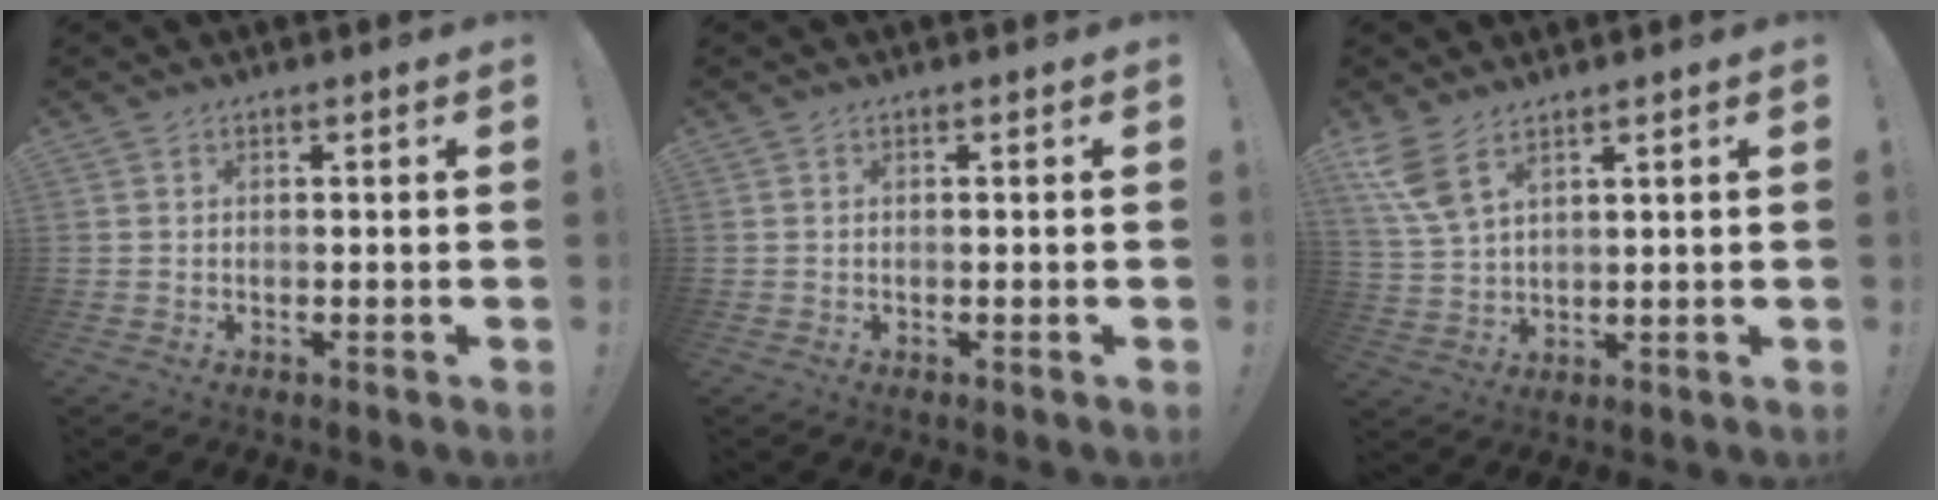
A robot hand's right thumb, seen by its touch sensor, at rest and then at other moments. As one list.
[{"total": 0.0}, {"total": 7.6, "force": [5.1, 2.9, 4.8], "torque": [-0.099, -0.022, 0.098]}]